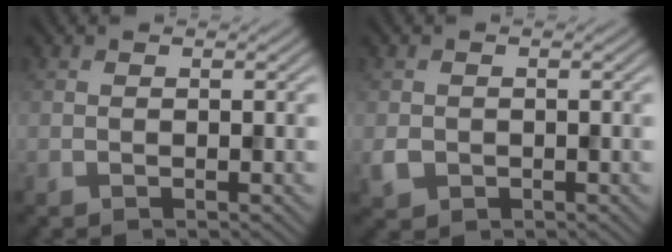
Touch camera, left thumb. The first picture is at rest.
{"total": 1.7, "force": [-0.4, 1.5, 0.7], "torque": [-0.015, -0.007, -0.010]}